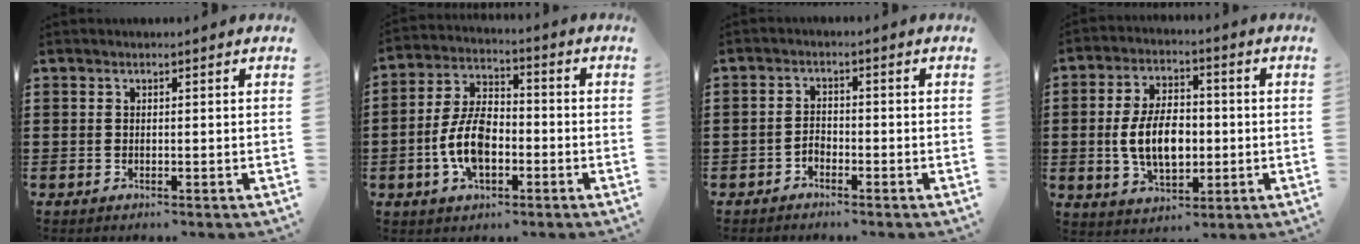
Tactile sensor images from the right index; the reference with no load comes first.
{"total": 8.0, "force": [-2.3, 4.4, 6.2], "torque": [-0.141, 0.006, -0.047]}
{"total": 1.8, "force": [-1.3, 1.0, 0.7], "torque": [-0.018, 0.002, -0.028]}
{"total": 9.1, "force": [-0.9, 5.2, 7.4], "torque": [-0.146, 0.000, -0.023]}